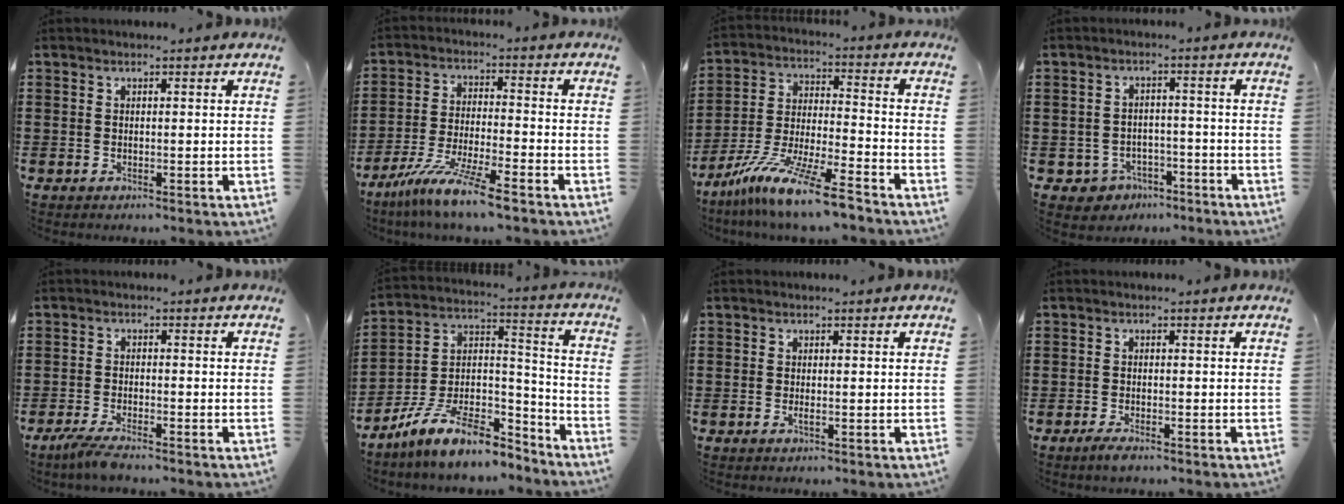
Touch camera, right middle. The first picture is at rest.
{"total": 9.0, "force": [-7.3, -0.3, 5.2], "torque": [-0.104, -0.010, -0.142]}
{"total": 11.9, "force": [-9.7, -0.1, 6.8], "torque": [-0.141, 0.006, -0.192]}
{"total": 3.1, "force": [-2.5, 1.7, 0.2], "torque": [-0.013, 0.005, -0.055]}
{"total": 2.9, "force": [-2.4, 0.0, 1.6], "torque": [-0.044, -0.009, -0.048]}
{"total": 11.2, "force": [-9.1, 2.7, 6.0], "torque": [-0.119, 0.021, -0.180]}
{"total": 0.6, "force": [-0.1, 0.1, 0.6], "torque": [-0.013, -0.004, -0.002]}
{"total": 1.6, "force": [-1.0, 0.3, 1.2], "torque": [-0.030, -0.007, -0.020]}